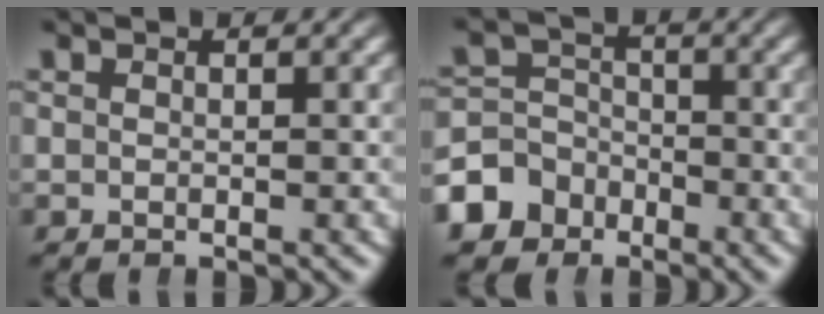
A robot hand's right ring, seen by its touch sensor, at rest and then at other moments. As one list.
[{"total": 6.3, "force": [-3.3, 5.2, 1.6], "torque": [-0.029, -0.027, -0.048]}]